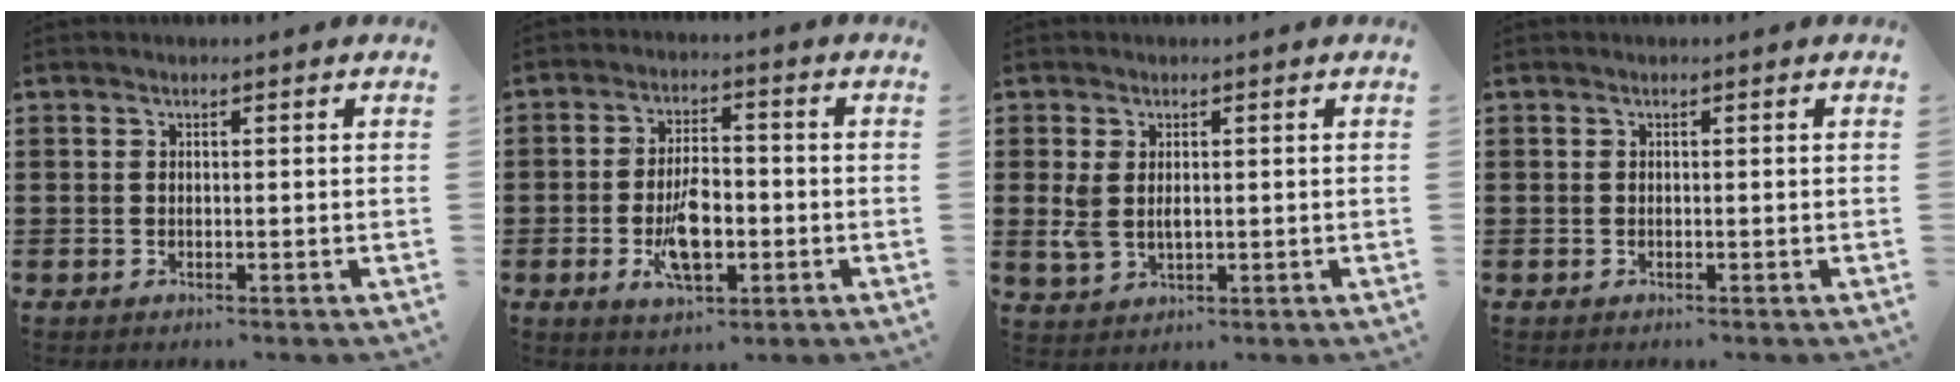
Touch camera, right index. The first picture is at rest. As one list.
[{"total": 7.6, "force": [-2.1, 3.4, 6.4], "torque": [-0.124, -0.003, -0.043]}, {"total": 3.2, "force": [0.3, 1.9, 2.6], "torque": [-0.061, 0.004, 0.002]}, {"total": 0.0}]